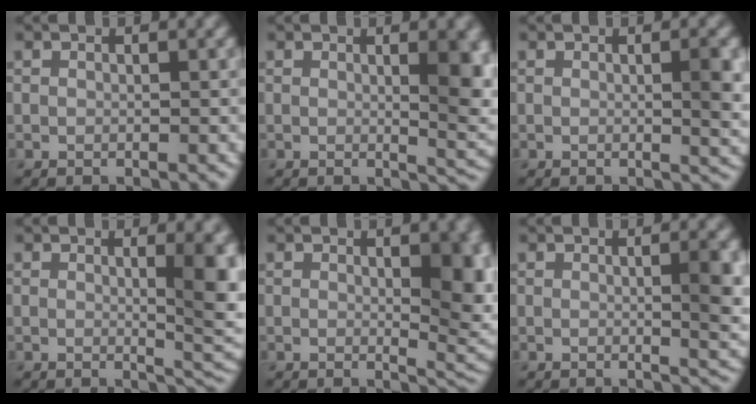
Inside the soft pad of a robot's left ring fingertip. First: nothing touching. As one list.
[{"total": 5.5, "force": [0.9, 1.7, 5.2], "torque": [-0.047, 0.000, 0.015]}, {"total": 3.0, "force": [0.2, 0.7, 2.9], "torque": [-0.035, -0.001, 0.000]}, {"total": 6.1, "force": [0.9, 1.8, 5.7], "torque": [-0.055, -0.005, 0.017]}, {"total": 6.6, "force": [1.0, 2.3, 6.1], "torque": [-0.066, -0.006, 0.022]}, {"total": 4.0, "force": [0.2, 0.9, 3.8], "torque": [-0.045, -0.001, 0.002]}]